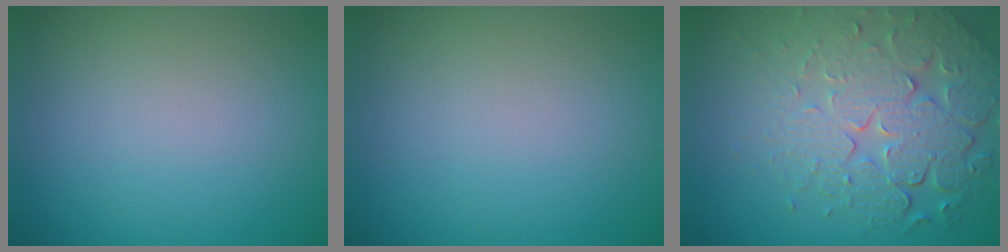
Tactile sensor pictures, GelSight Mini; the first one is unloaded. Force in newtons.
{"total": 0.0}
{"total": 7.7, "press": 5.5, "slide": 5.4}